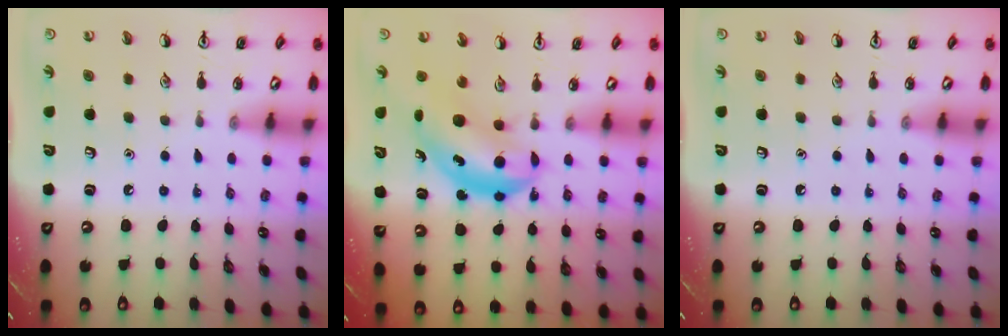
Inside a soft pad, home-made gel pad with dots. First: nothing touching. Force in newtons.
{"total": 5.7, "press": 5.5, "slide": 1.3}
{"total": 0.0}